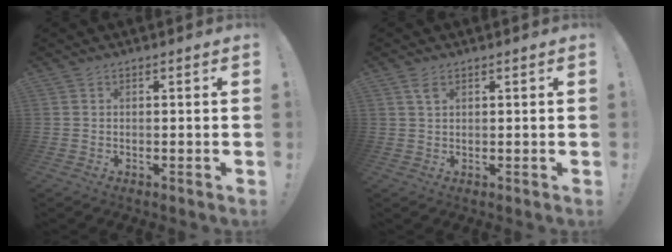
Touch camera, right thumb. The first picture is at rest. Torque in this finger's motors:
{"motor_torque": [0.19, 0.17, 0.04, -0.14, 0.00]}